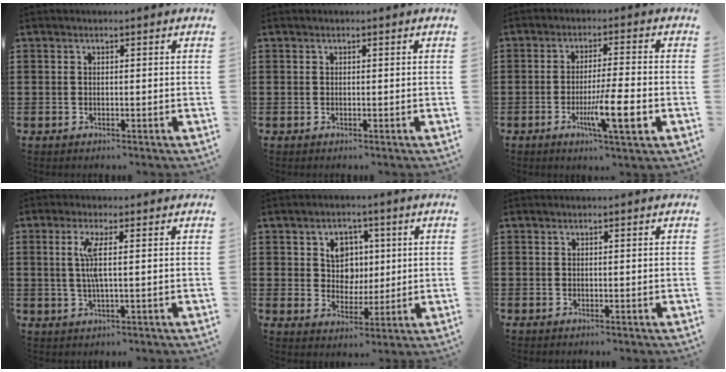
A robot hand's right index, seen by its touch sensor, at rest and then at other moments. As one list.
[{"total": 0.0}, {"total": 8.3, "force": [-2.8, 0.8, 7.8], "torque": [-0.137, -0.011, -0.049]}, {"total": 4.3, "force": [0.5, 0.2, 4.3], "torque": [-0.097, -0.009, 0.001]}, {"total": 5.6, "force": [1.5, 4.9, 2.1], "torque": [-0.048, 0.012, 0.021]}, {"total": 0.0}]